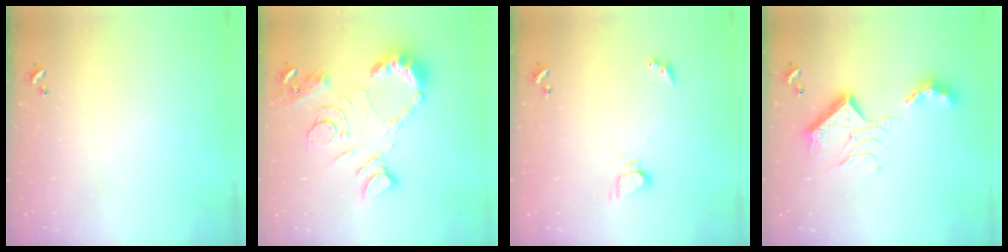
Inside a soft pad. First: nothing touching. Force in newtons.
{"total": 14.6, "press": 14.5, "slide": 1.7}
{"total": 4.7, "press": 4.7, "slide": 0.3}
{"total": 16.9, "press": 16.9, "slide": 0.7}